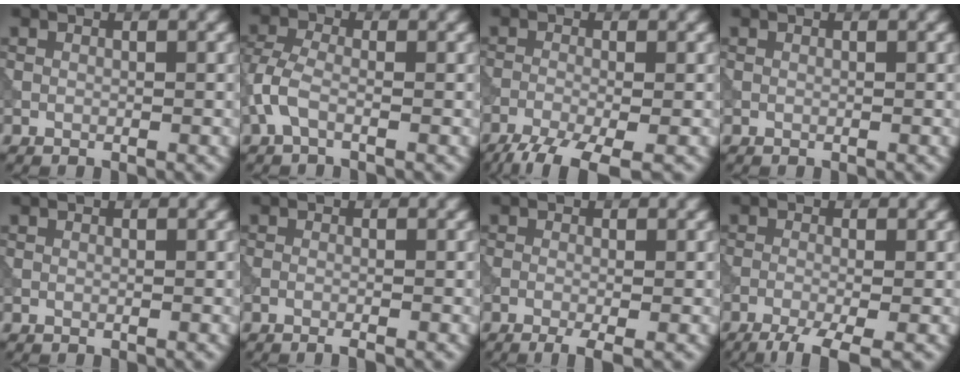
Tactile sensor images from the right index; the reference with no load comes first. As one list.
[{"total": 2.9, "force": [-1.3, 1.3, 2.3], "torque": [-0.060, 0.004, -0.041]}, {"total": 6.0, "force": [-4.3, 1.4, 3.9], "torque": [-0.072, -0.021, -0.088]}, {"total": 0.0}, {"total": 0.0}, {"total": 1.2, "force": [-0.8, 0.2, 0.9], "torque": [-0.011, -0.002, -0.019]}, {"total": 2.4, "force": [-1.3, 0.5, 2.0], "torque": [-0.036, -0.005, -0.029]}, {"total": 4.5, "force": [-2.9, 1.0, 3.3], "torque": [-0.053, -0.006, -0.061]}]